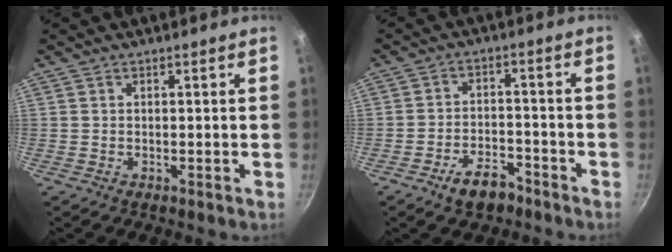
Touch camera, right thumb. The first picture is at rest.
{"total": 7.1, "force": [-4.7, 3.6, 3.8], "torque": [-0.050, 0.035, -0.077]}